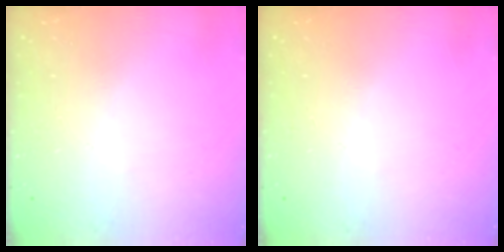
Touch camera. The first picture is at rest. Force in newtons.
{"total": 0.0}